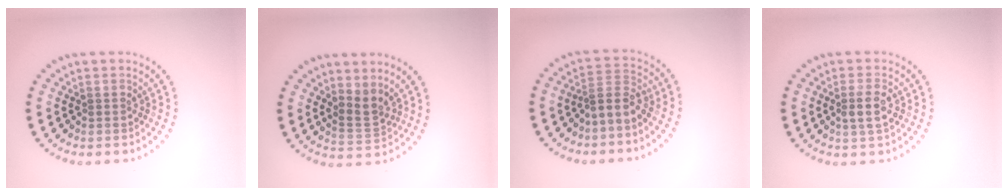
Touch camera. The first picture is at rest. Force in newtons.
{"total": 2.2, "press": 1.5, "slide": 1.7}
{"total": 2.4, "press": 1.7, "slide": 1.7}
{"total": 2.1, "press": 2.0, "slide": 0.7}